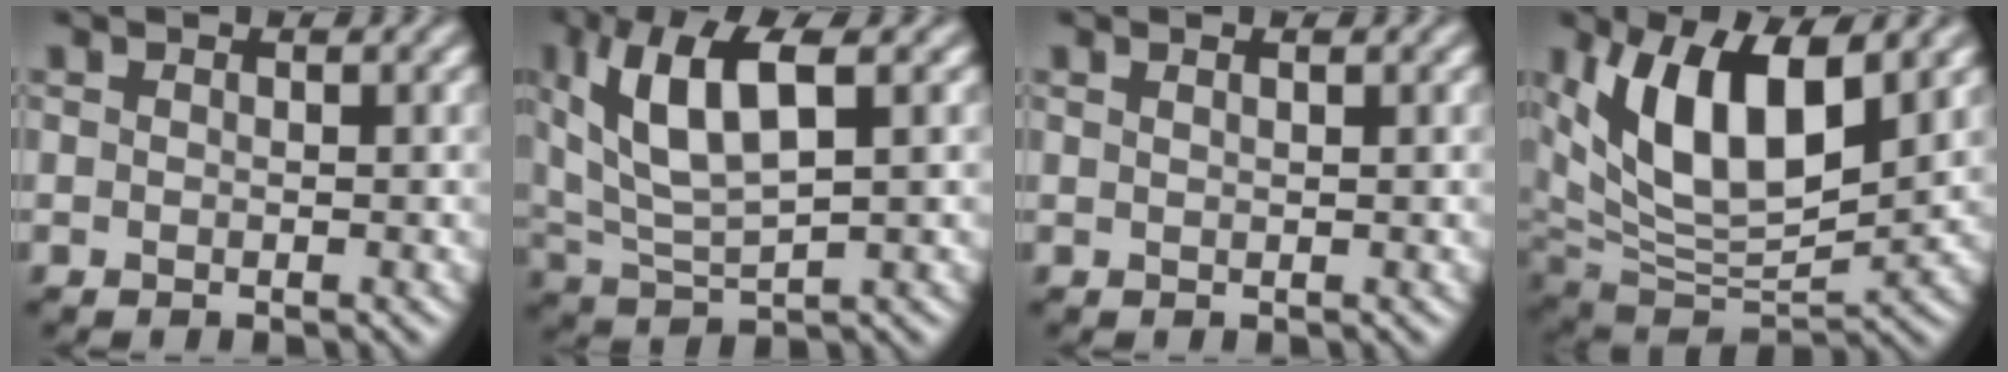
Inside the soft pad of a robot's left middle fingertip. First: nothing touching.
{"total": 8.9, "force": [3.2, 3.1, 7.7], "torque": [-0.166, 0.015, 0.061]}
{"total": 0.8, "force": [0.6, -0.1, 0.4], "torque": [-0.005, -0.006, 0.014]}
{"total": 10.5, "force": [3.8, 4.6, 8.7], "torque": [-0.159, -0.002, 0.067]}